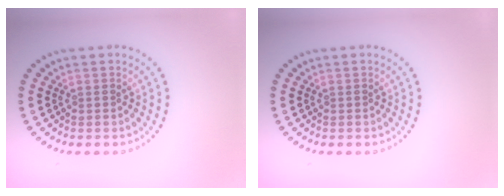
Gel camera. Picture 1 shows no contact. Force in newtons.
{"total": 0.0}